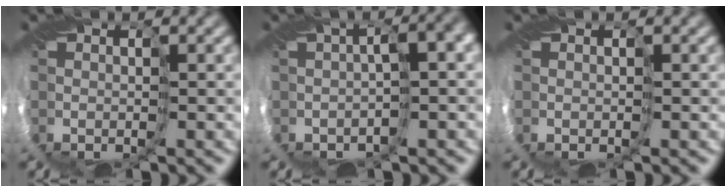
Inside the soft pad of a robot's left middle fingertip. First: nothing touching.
{"total": 4.4, "force": [-0.8, 1.4, 4.1], "torque": [-0.049, 0.012, -0.007]}
{"total": 0.0}